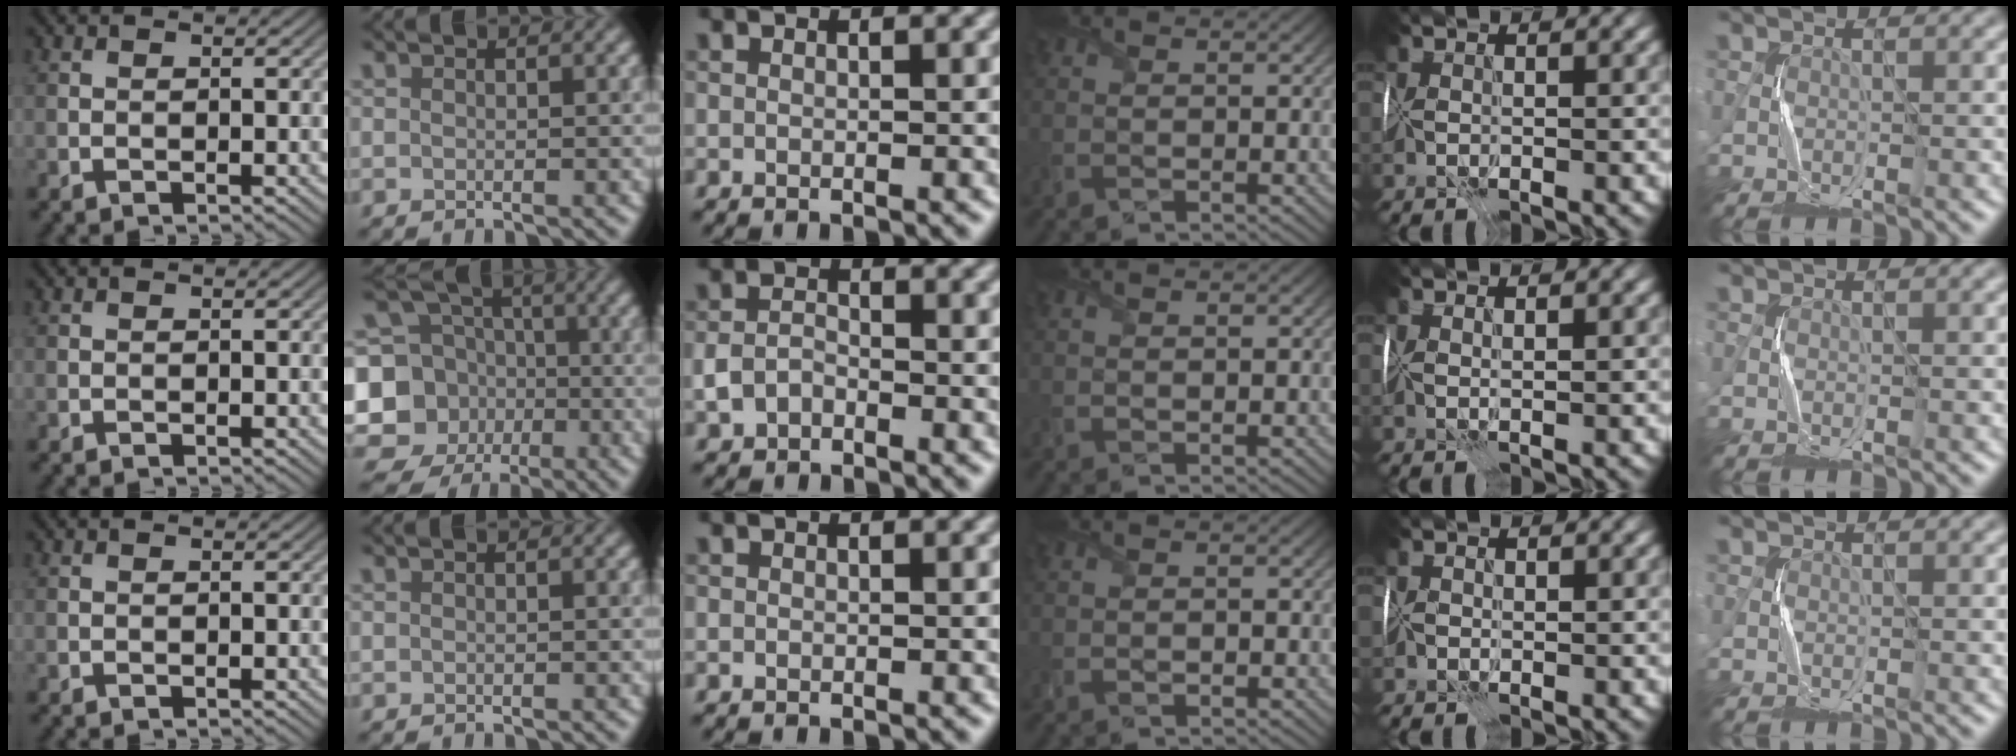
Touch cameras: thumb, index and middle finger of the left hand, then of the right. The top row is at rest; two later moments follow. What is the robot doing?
{"motion": "wrap", "object": "cellophane"}